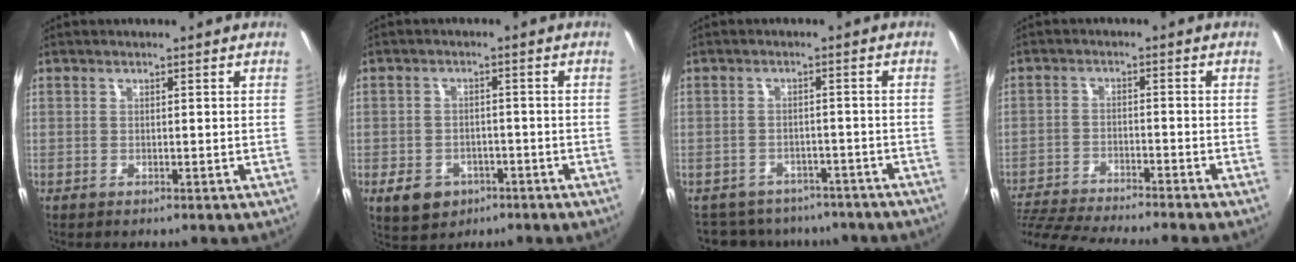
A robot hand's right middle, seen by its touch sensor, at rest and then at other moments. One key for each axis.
{"total": 6.7, "fx": -3.3, "fy": 5.1, "fz": 2.9, "tx": -0.074, "ty": 0.001, "tz": -0.041}
{"total": 13.3, "fx": -11.1, "fy": 6.1, "fz": 4.2, "tx": -0.098, "ty": 0.003, "tz": -0.142}
{"total": 13.2, "fx": -11.9, "fy": -0.1, "fz": 5.8, "tx": -0.136, "ty": -0.025, "tz": -0.197}